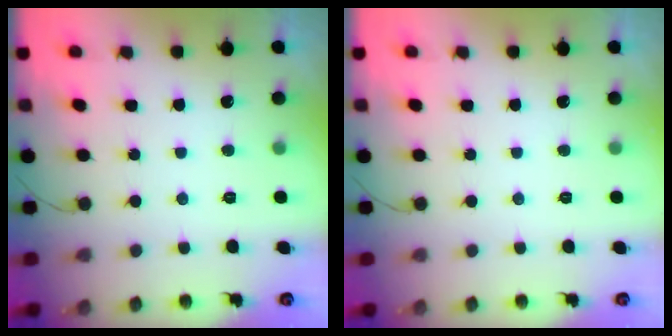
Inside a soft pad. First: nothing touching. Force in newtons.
{"total": 0.0}